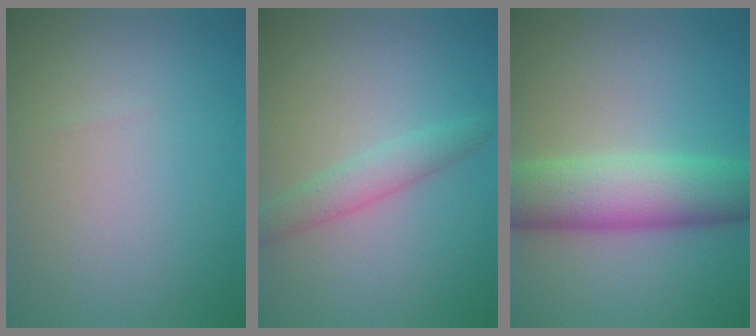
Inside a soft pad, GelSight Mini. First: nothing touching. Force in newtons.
{"total": 2.3, "press": 2.3, "slide": 0.1}
{"total": 7.8, "press": 7.8, "slide": 0.2}